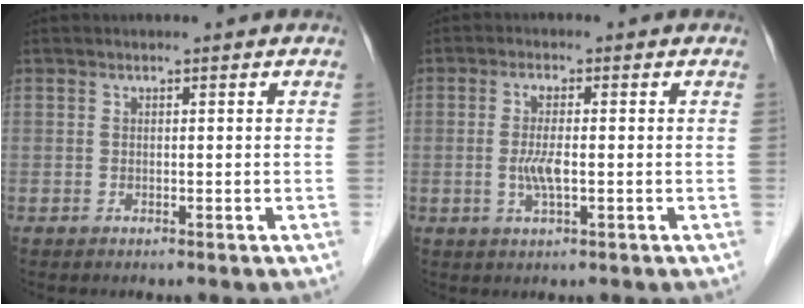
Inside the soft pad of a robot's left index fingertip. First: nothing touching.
{"total": 3.9, "force": [-0.6, 0.6, 3.8], "torque": [-0.083, -0.005, -0.010]}